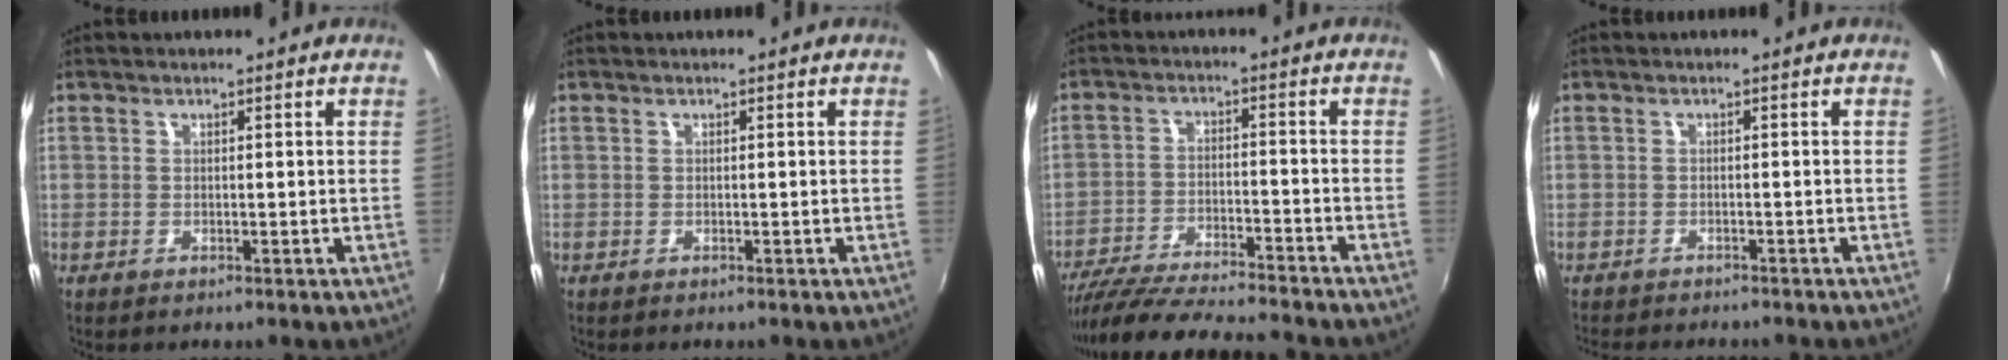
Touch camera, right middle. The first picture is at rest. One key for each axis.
{"total": 0.0}
{"total": 18.2, "fx": -16.2, "fy": 1.4, "fz": 8.1, "tx": -0.162, "ty": -0.033, "tz": -0.262}
{"total": 5.2, "fx": -4.8, "fy": 1.1, "fz": 1.6, "tx": -0.046, "ty": -0.016, "tz": -0.074}